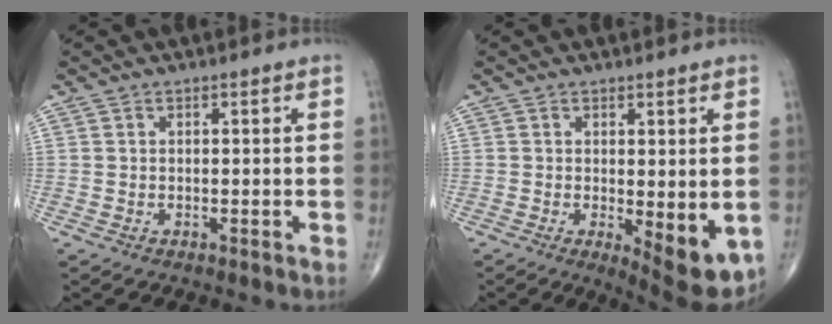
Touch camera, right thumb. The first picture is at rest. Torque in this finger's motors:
{"motor_torque": [-0.45, 0.47, 0.59, 0.49, 0.07]}